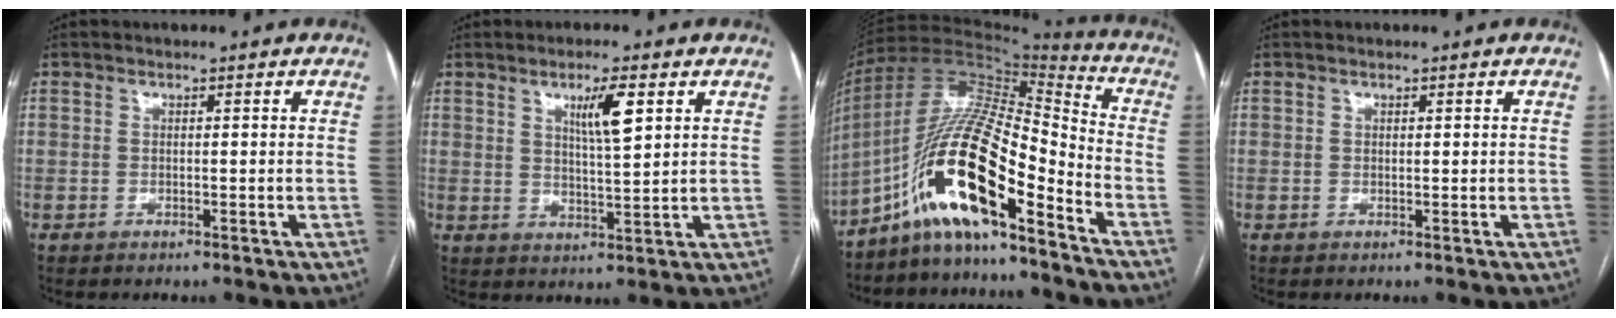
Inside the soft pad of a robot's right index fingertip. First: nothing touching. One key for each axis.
{"total": 5.8, "fx": 2.6, "fy": 0.6, "fz": 5.1, "tx": -0.088, "ty": -0.002, "tz": 0.045}
{"total": 16.7, "fx": -9.6, "fy": 2.9, "fz": 13.3, "tx": -0.260, "ty": 0.019, "tz": -0.172}
{"total": 0.0}